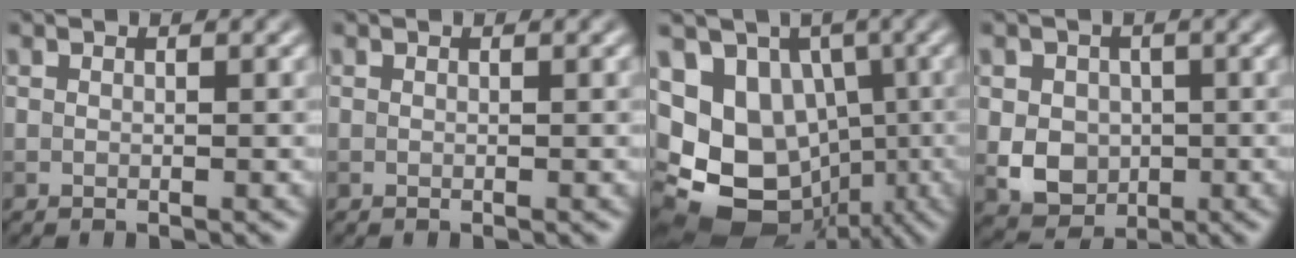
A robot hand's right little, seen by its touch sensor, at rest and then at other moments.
{"total": 0.0}
{"total": 14.8, "force": [-1.4, 12.0, 8.6], "torque": [-0.154, -0.006, -0.024]}
{"total": 4.5, "force": [-0.3, 3.8, 2.4], "torque": [-0.033, -0.002, -0.011]}